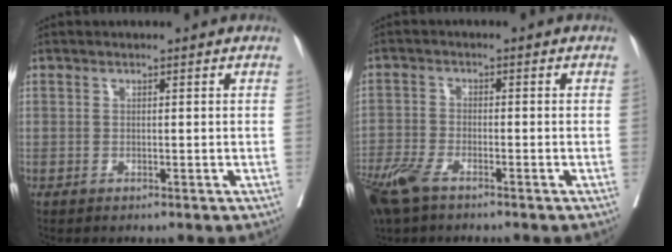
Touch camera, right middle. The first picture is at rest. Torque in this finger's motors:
{"motor_torque": [0.49, -0.47, 0.14, 0.09]}